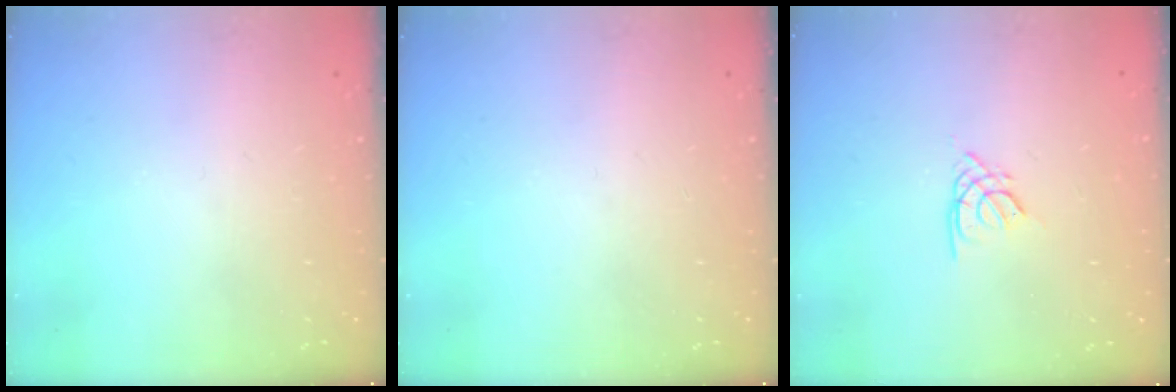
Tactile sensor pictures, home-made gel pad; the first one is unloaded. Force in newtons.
{"total": 0.0}
{"total": 2.1, "press": 2.1, "slide": 0.4}